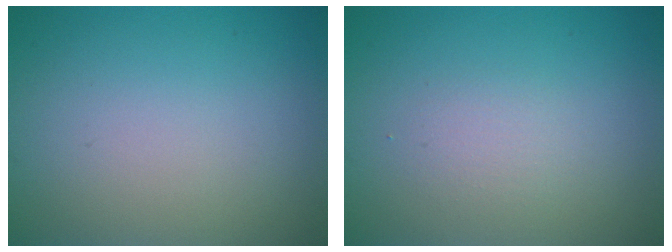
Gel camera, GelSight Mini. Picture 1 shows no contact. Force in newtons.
{"total": 1.3, "press": 1.3, "slide": 0.1}